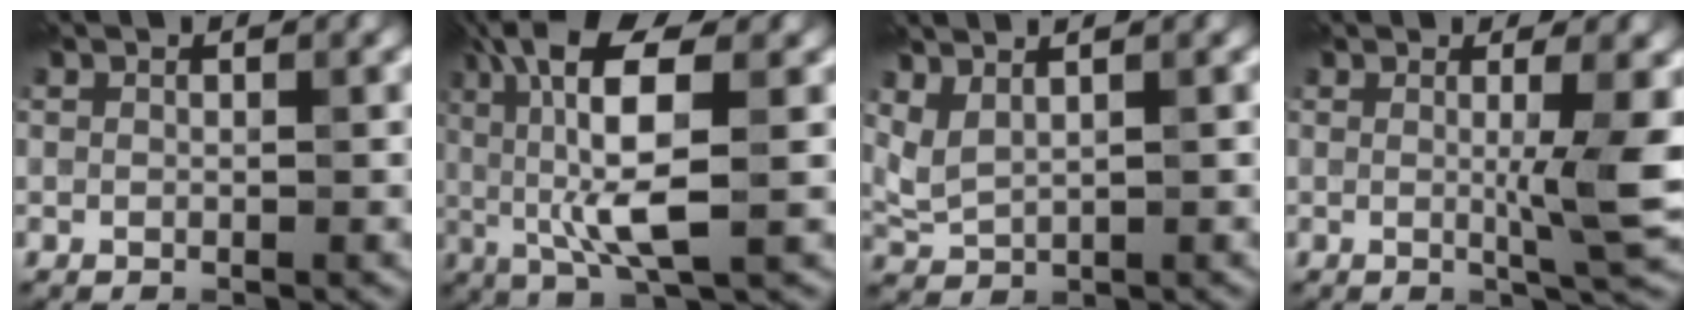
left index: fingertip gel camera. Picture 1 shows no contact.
{"total": 9.4, "force": [1.3, 2.6, 8.9], "torque": [-0.166, 0.006, 0.019]}
{"total": 2.1, "force": [1.6, 0.6, 1.3], "torque": [-0.036, 0.002, 0.043]}
{"total": 4.8, "force": [0.1, 0.6, 4.8], "torque": [-0.069, -0.008, 0.000]}